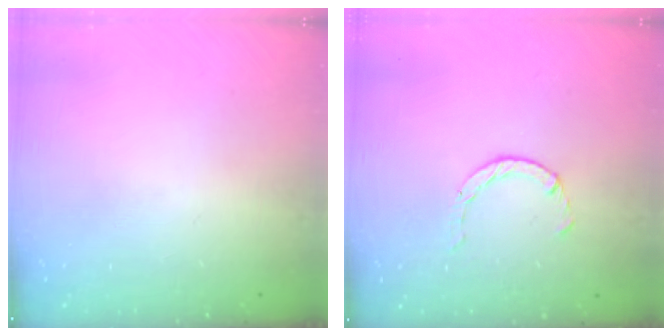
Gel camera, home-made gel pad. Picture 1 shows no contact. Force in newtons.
{"total": 2.1, "press": 2.1, "slide": 0.3}